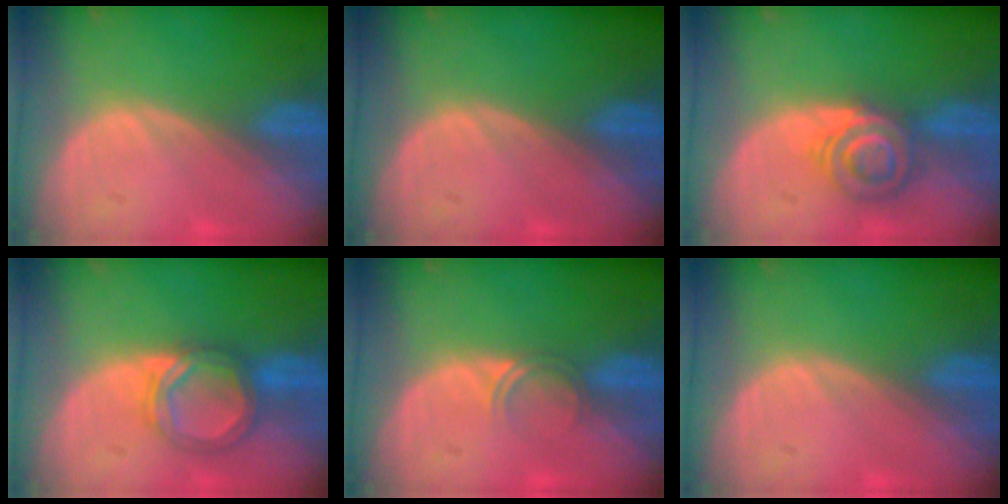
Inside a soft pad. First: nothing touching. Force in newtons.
{"total": 0.0}
{"total": 5.7, "press": 5.6, "slide": 0.9}
{"total": 5.3, "press": 5.3, "slide": 0.2}
{"total": 1.8, "press": 1.5, "slide": 1.1}
{"total": 0.0}